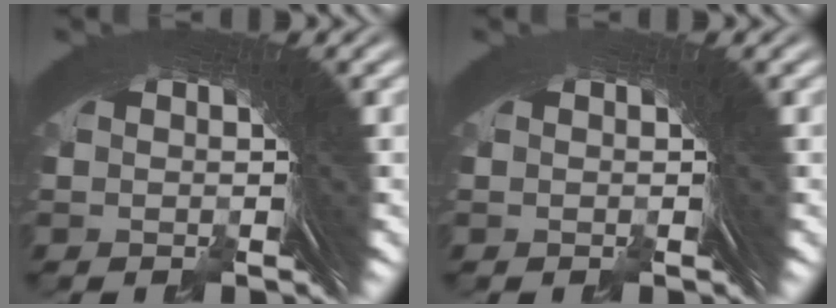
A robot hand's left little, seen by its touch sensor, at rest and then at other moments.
{"total": 0.0}